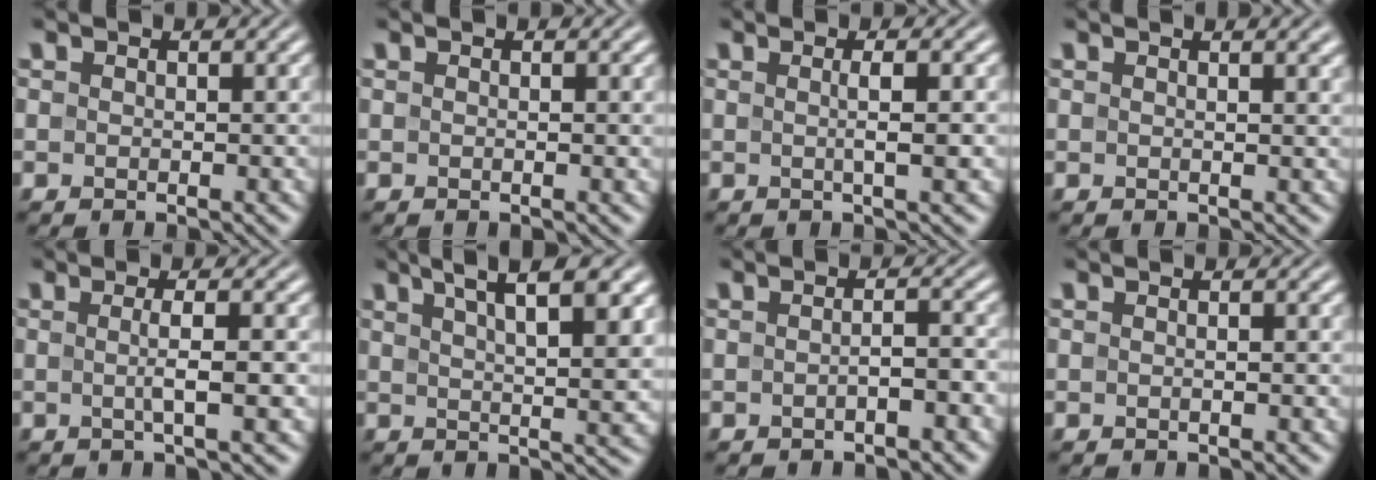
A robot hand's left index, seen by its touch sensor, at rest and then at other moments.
{"total": 0.9, "force": [0.1, 0.2, 0.9], "torque": [-0.011, 0.004, -0.001]}
{"total": 2.7, "force": [0.1, 0.5, 2.7], "torque": [-0.040, 0.003, -0.003]}
{"total": 2.9, "force": [1.5, 1.1, 2.2], "torque": [-0.015, 0.011, 0.003]}
{"total": 3.3, "force": [-0.1, 0.7, 3.2], "torque": [-0.047, 0.000, -0.004]}
{"total": 7.5, "force": [4.1, 2.1, 5.9], "torque": [-0.063, 0.020, 0.049]}
{"total": 1.9, "force": [-0.7, 0.5, 1.7], "torque": [-0.026, 0.006, -0.014]}
{"total": 0.9, "force": [0.0, 0.3, 0.9], "torque": [-0.009, -0.004, -0.005]}